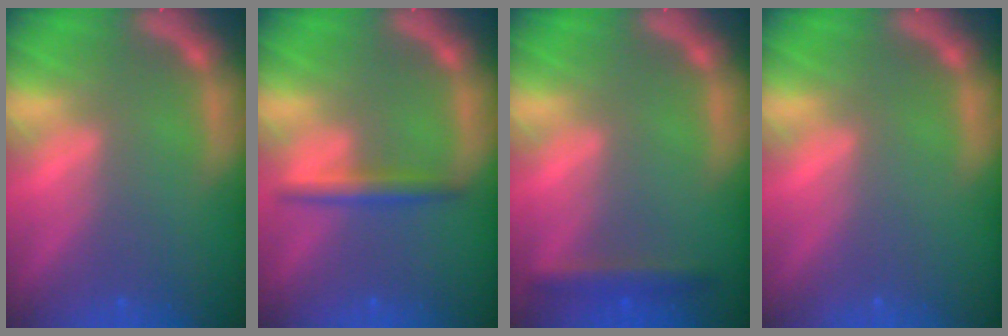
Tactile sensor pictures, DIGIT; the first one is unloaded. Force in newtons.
{"total": 2.4}
{"total": 2.4}
{"total": 0.0}